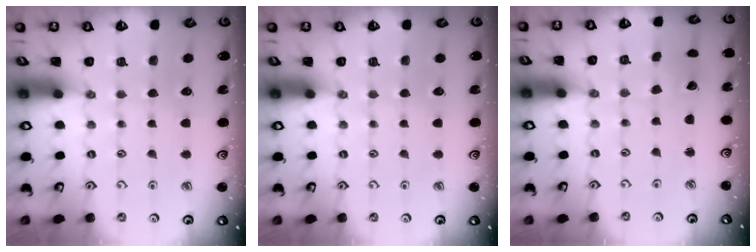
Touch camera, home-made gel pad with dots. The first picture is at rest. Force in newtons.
{"total": 0.0}
{"total": 1.5, "press": 1.5, "slide": 0.2}